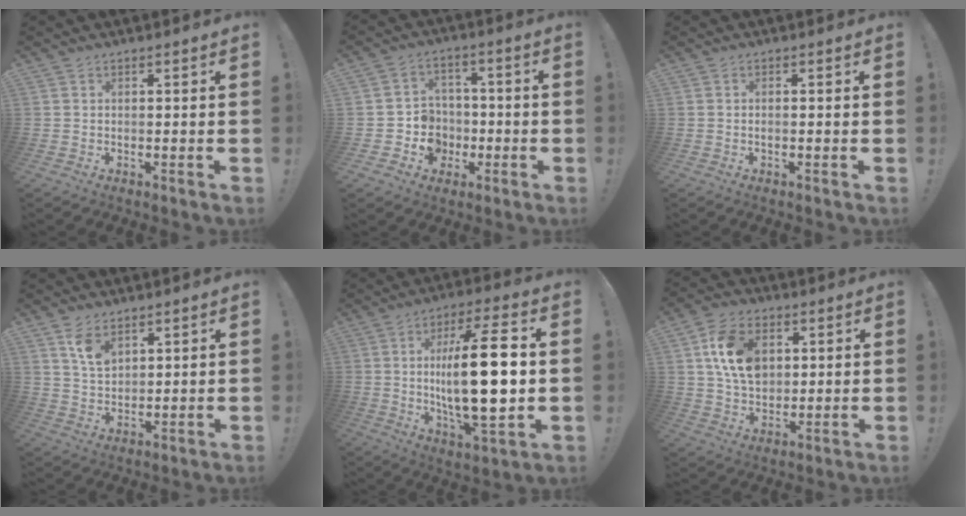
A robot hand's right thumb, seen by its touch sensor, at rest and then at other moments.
{"total": 8.6, "force": [-2.3, 8.0, 2.2], "torque": [-0.031, 0.017, -0.032]}
{"total": 0.6, "force": [-0.3, 0.2, 0.5], "torque": [-0.016, 0.004, -0.004]}
{"total": 6.8, "force": [4.1, 3.6, 3.9], "torque": [-0.062, -0.021, 0.074]}
{"total": 21.7, "force": [1.1, 6.4, 20.7], "torque": [-0.355, -0.010, 0.007]}
{"total": 14.7, "force": [4.2, 10.6, 9.2], "torque": [-0.154, 0.000, 0.083]}